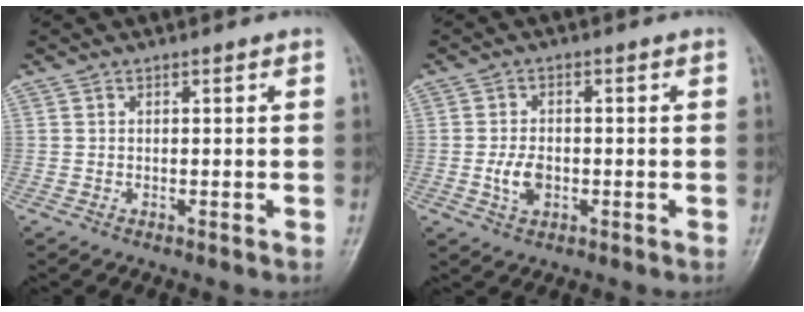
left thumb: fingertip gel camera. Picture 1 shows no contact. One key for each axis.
{"total": 4.3, "fx": -0.9, "fy": 2.8, "fz": 3.2, "tx": -0.057, "ty": 0.005, "tz": -0.016}